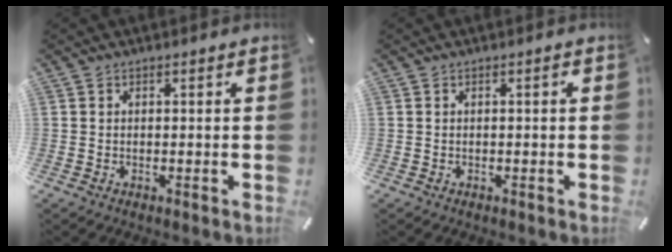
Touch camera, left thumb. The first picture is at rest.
{"total": 0.6, "force": [0.0, 0.1, 0.6], "torque": [-0.013, 0.002, 0.000]}